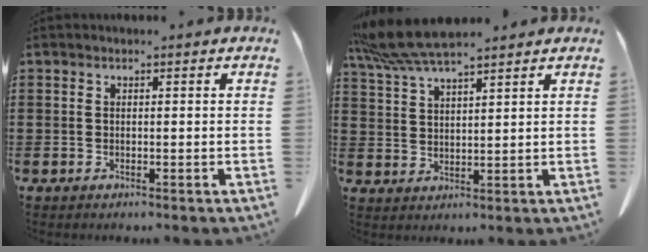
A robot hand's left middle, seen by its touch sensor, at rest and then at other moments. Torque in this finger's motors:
{"motor_torque": [0.30, -0.16, 0.31, 0.19]}